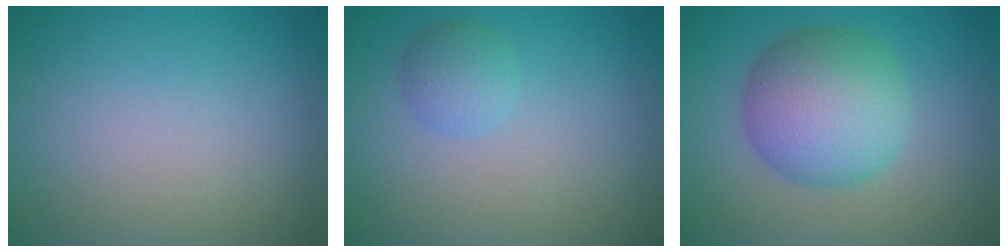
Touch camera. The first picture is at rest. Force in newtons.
{"total": 1.8, "press": 1.8, "slide": 0.1}
{"total": 7.5, "press": 7.5, "slide": 0.0}